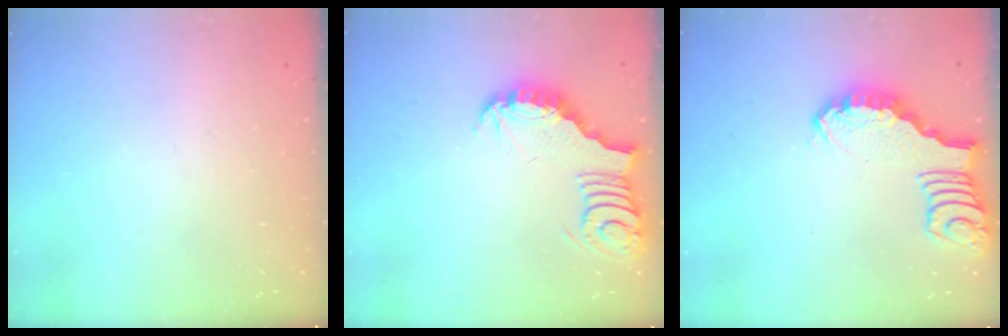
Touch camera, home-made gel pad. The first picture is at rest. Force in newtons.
{"total": 3.6, "press": 3.6, "slide": 0.5}
{"total": 2.4, "press": 2.4, "slide": 0.2}